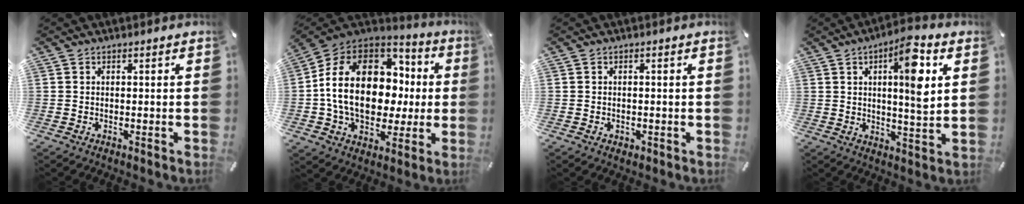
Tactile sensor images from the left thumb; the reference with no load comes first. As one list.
[{"total": 21.9, "force": [1.4, 16.2, 14.7], "torque": [-0.282, -0.001, 0.032]}, {"total": 1.2, "force": [-0.3, 1.1, 0.5], "torque": [-0.011, 0.004, -0.008]}, {"total": 12.0, "force": [4.6, 3.4, 10.5], "torque": [-0.158, -0.015, 0.067]}]